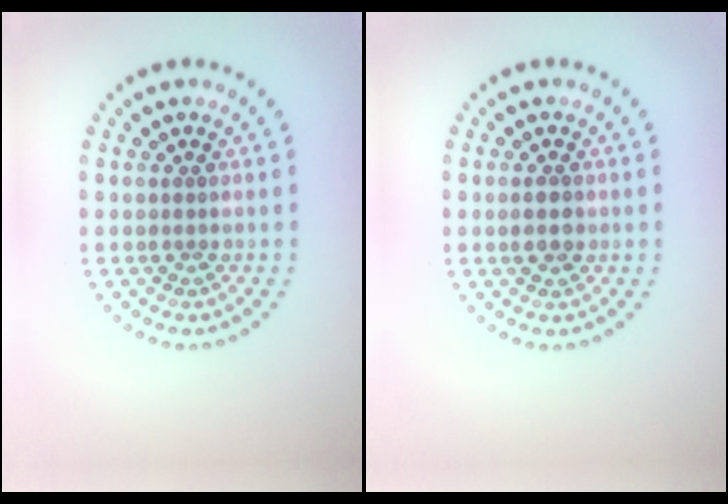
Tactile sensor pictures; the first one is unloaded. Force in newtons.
{"total": 2.2, "press": 2.2, "slide": 0.1}